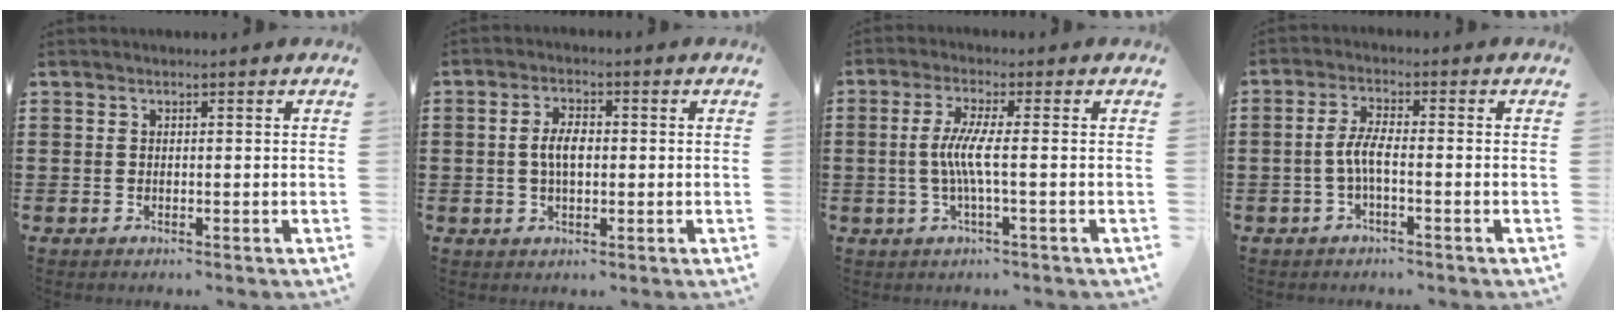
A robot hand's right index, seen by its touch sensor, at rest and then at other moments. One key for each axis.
{"total": 4.2, "fx": 0.0, "fy": 2.0, "fz": 3.7, "tx": -0.070, "ty": 0.001, "tz": -0.006}
{"total": 5.2, "fx": -0.5, "fy": 0.1, "fz": 5.2, "tx": -0.117, "ty": -0.012, "tz": -0.021}
{"total": 3.9, "fx": -1.2, "fy": 0.8, "fz": 3.6, "tx": -0.088, "ty": -0.005, "tz": -0.030}